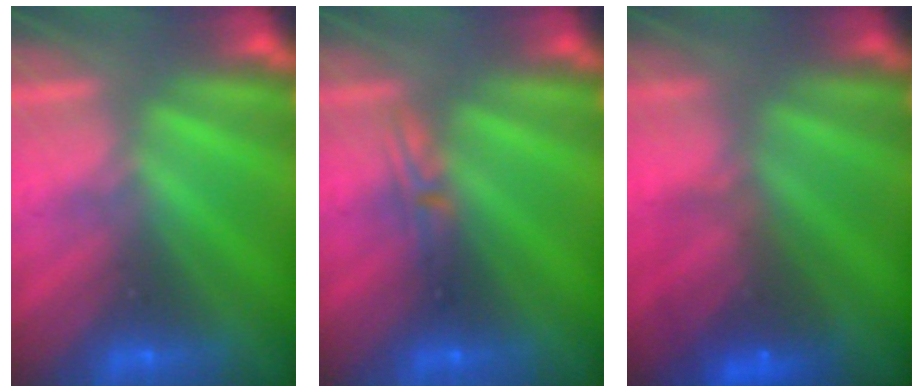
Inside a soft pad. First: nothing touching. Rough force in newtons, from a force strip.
{"total": 2.3}
{"total": 6.1}